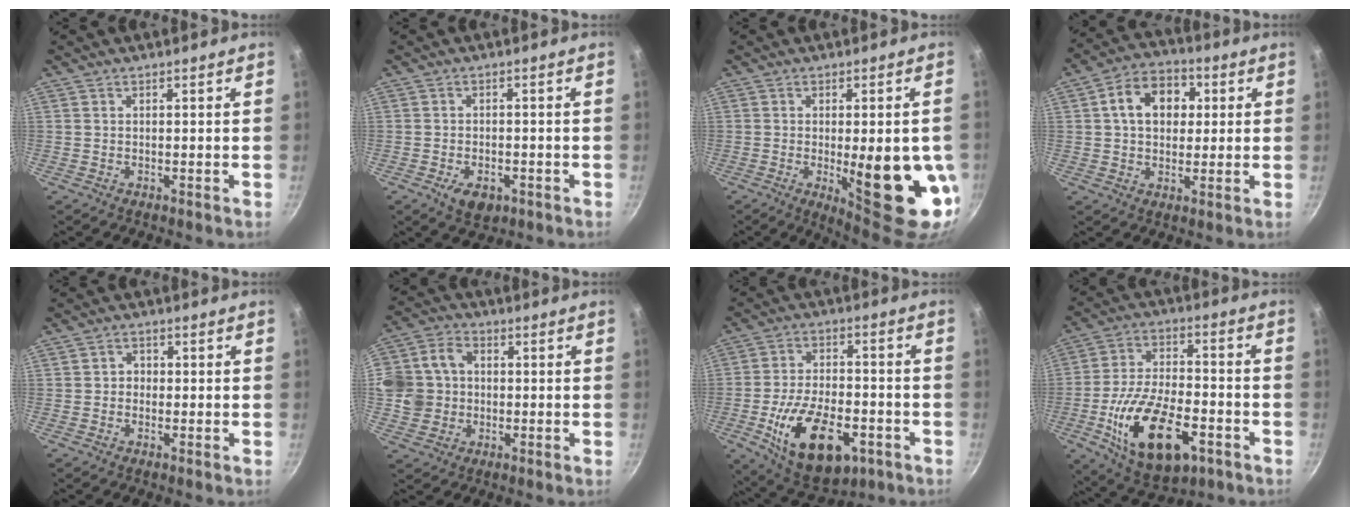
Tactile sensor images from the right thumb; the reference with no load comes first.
{"total": 5.3, "force": [-2.4, 3.2, 3.4], "torque": [-0.049, 0.010, -0.030]}
{"total": 17.3, "force": [-3.2, 5.0, 16.2], "torque": [-0.195, -0.010, -0.029]}
{"total": 11.3, "force": [2.4, 8.4, 7.2], "torque": [-0.085, 0.017, 0.024]}
{"total": 2.2, "force": [-0.2, 2.0, 0.9], "torque": [-0.002, 0.007, -0.008]}
{"total": 10.7, "force": [-0.1, 9.3, 5.2], "torque": [-0.070, 0.016, -0.013]}
{"total": 18.9, "force": [-7.0, 10.1, 14.3], "torque": [-0.223, 0.020, -0.106]}
{"total": 20.5, "force": [-7.5, 10.4, 15.9], "torque": [-0.271, 0.024, -0.123]}